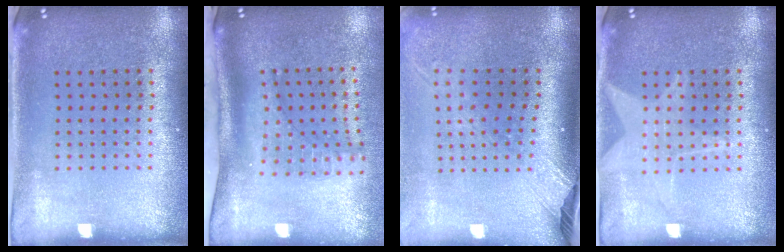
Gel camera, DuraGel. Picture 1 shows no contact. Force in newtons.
{"total": 2.2, "press": 1.5, "slide": 1.6}
{"total": 2.5, "press": 1.9, "slide": 1.7}
{"total": 1.9, "press": 1.9, "slide": 0.2}